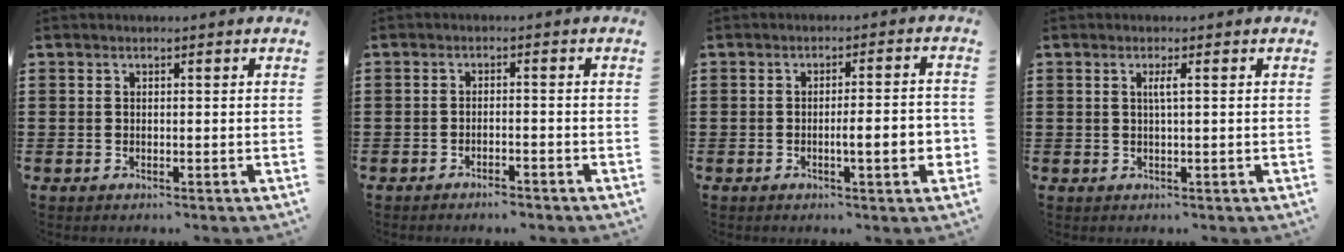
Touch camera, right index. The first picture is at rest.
{"total": 1.8, "force": [-1.7, 0.0, 0.7], "torque": [-0.014, -0.001, -0.033]}
{"total": 5.7, "force": [-1.3, 0.5, 5.6], "torque": [-0.083, -0.009, -0.024]}
{"total": 1.5, "force": [0.3, -0.1, 1.5], "torque": [-0.029, -0.001, 0.003]}